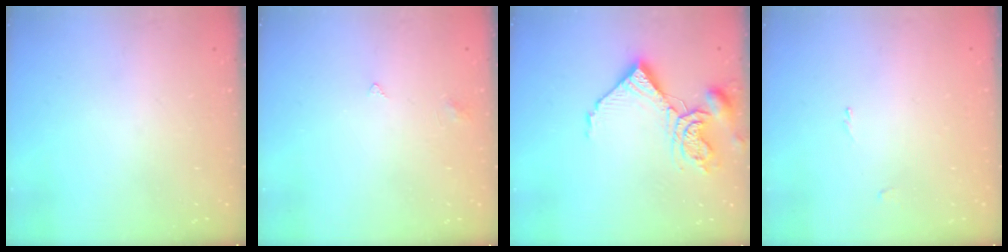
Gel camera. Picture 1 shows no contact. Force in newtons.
{"total": 2.5, "press": 2.4, "slide": 0.4}
{"total": 12.5, "press": 12.4, "slide": 1.5}
{"total": 0.8, "press": 0.7, "slide": 0.4}